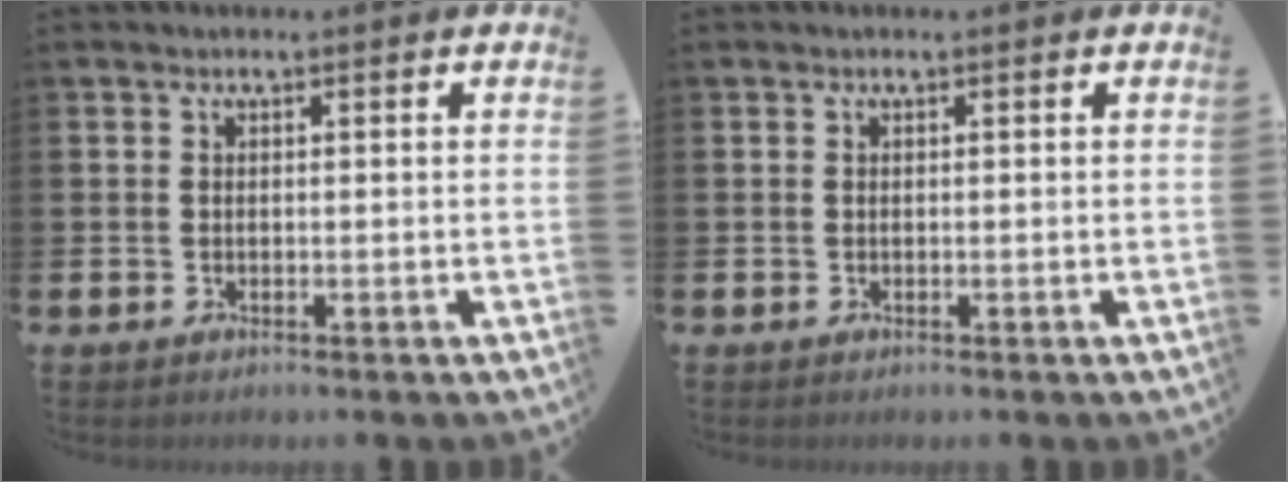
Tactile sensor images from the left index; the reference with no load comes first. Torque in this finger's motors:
{"motor_torque": [0.00, 0.00, 0.00, 0.00]}